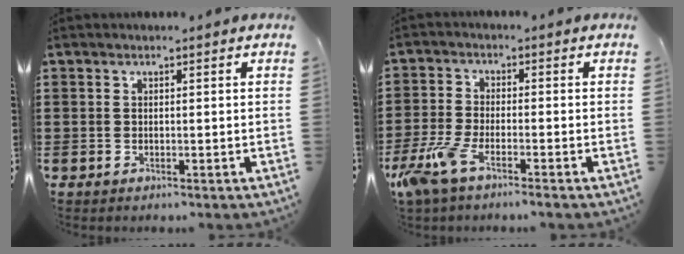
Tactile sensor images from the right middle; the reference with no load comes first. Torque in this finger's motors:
{"motor_torque": [1.42, -0.72, 0.31, 0.21]}